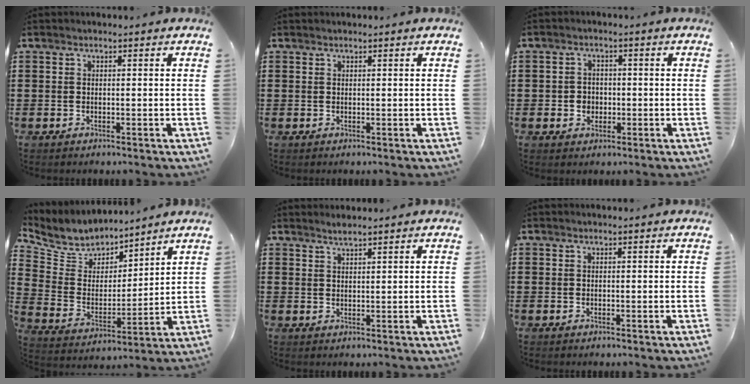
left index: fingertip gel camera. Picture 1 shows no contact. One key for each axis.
{"total": 0.0}
{"total": 2.4, "fx": -0.6, "fy": 2.2, "fz": 0.8, "tx": -0.023, "ty": 0.006, "tz": -0.016}
{"total": 6.3, "fx": 5.7, "fy": 2.8, "fz": 0.3, "tx": -0.049, "ty": -0.039, "tz": 0.100}
{"total": 1.4, "fx": 1.3, "fy": -0.2, "fz": 0.5, "tx": -0.010, "ty": 0.001, "tz": 0.025}
{"total": 0.0}